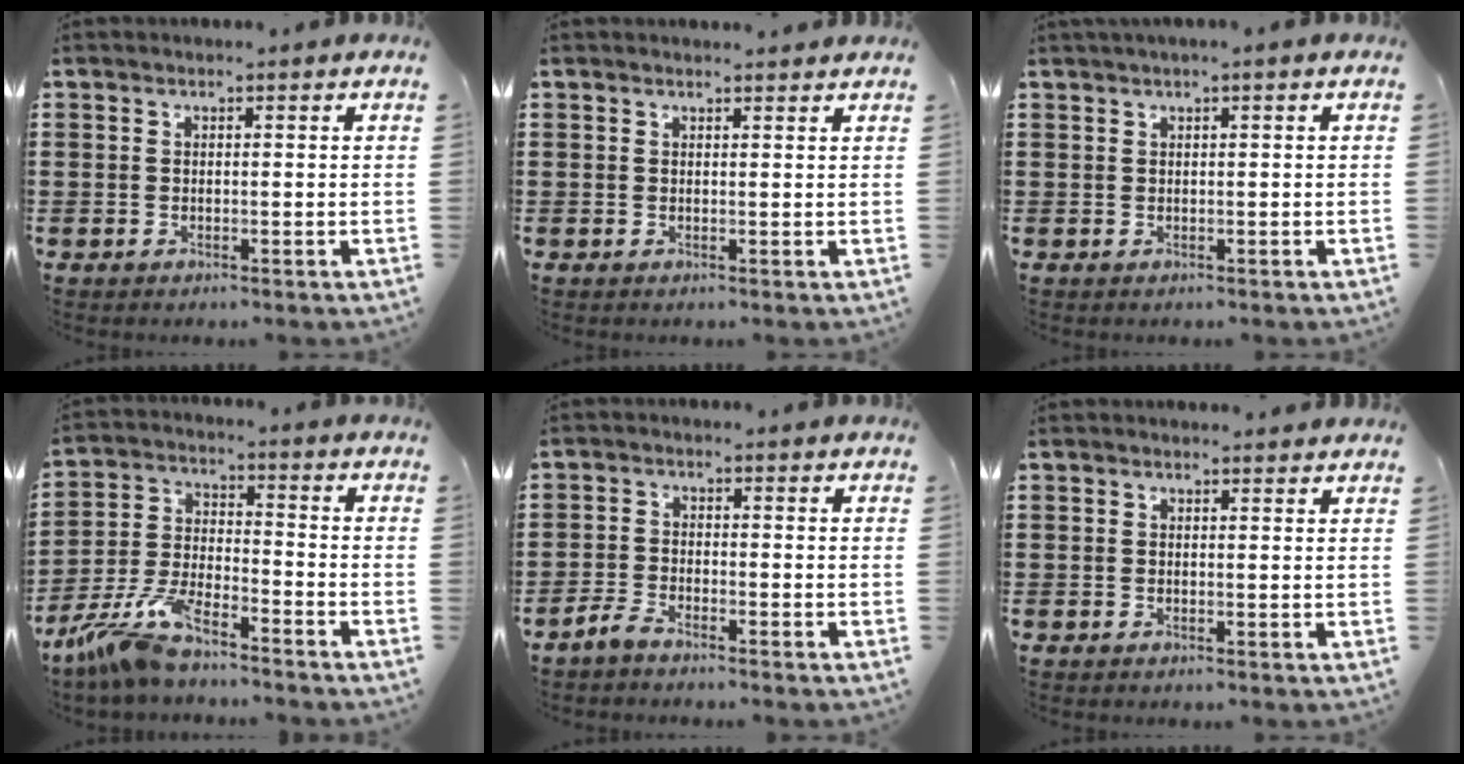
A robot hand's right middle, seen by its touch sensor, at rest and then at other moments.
{"total": 0.9, "force": [0.9, 0.0, 0.2], "torque": [0.003, -0.004, 0.015]}
{"total": 0.6, "force": [0.3, 0.0, 0.5], "torque": [-0.009, 0.000, 0.006]}
{"total": 8.5, "force": [-7.4, 1.1, 4.0], "torque": [-0.096, 0.000, -0.149]}
{"total": 2.9, "force": [-2.6, 0.6, 1.2], "torque": [-0.035, 0.004, -0.056]}
{"total": 0.6, "force": [0.6, 0.1, 0.2], "torque": [0.003, -0.003, 0.009]}